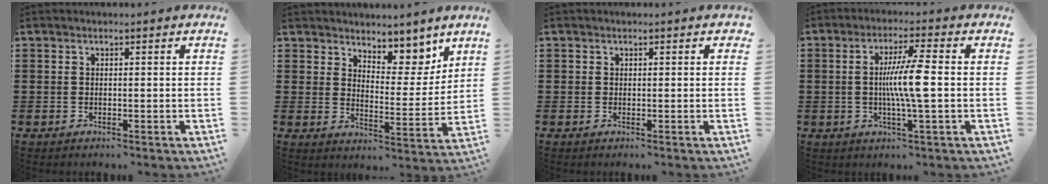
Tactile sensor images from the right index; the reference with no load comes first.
{"total": 6.4, "force": [5.5, 2.9, 1.6], "torque": [-0.036, -0.035, 0.096]}
{"total": 0.6, "force": [0.1, 0.6, 0.1], "torque": [-0.002, 0.004, 0.002]}
{"total": 7.5, "force": [-0.3, 0.1, 7.5], "torque": [-0.139, -0.009, -0.013]}